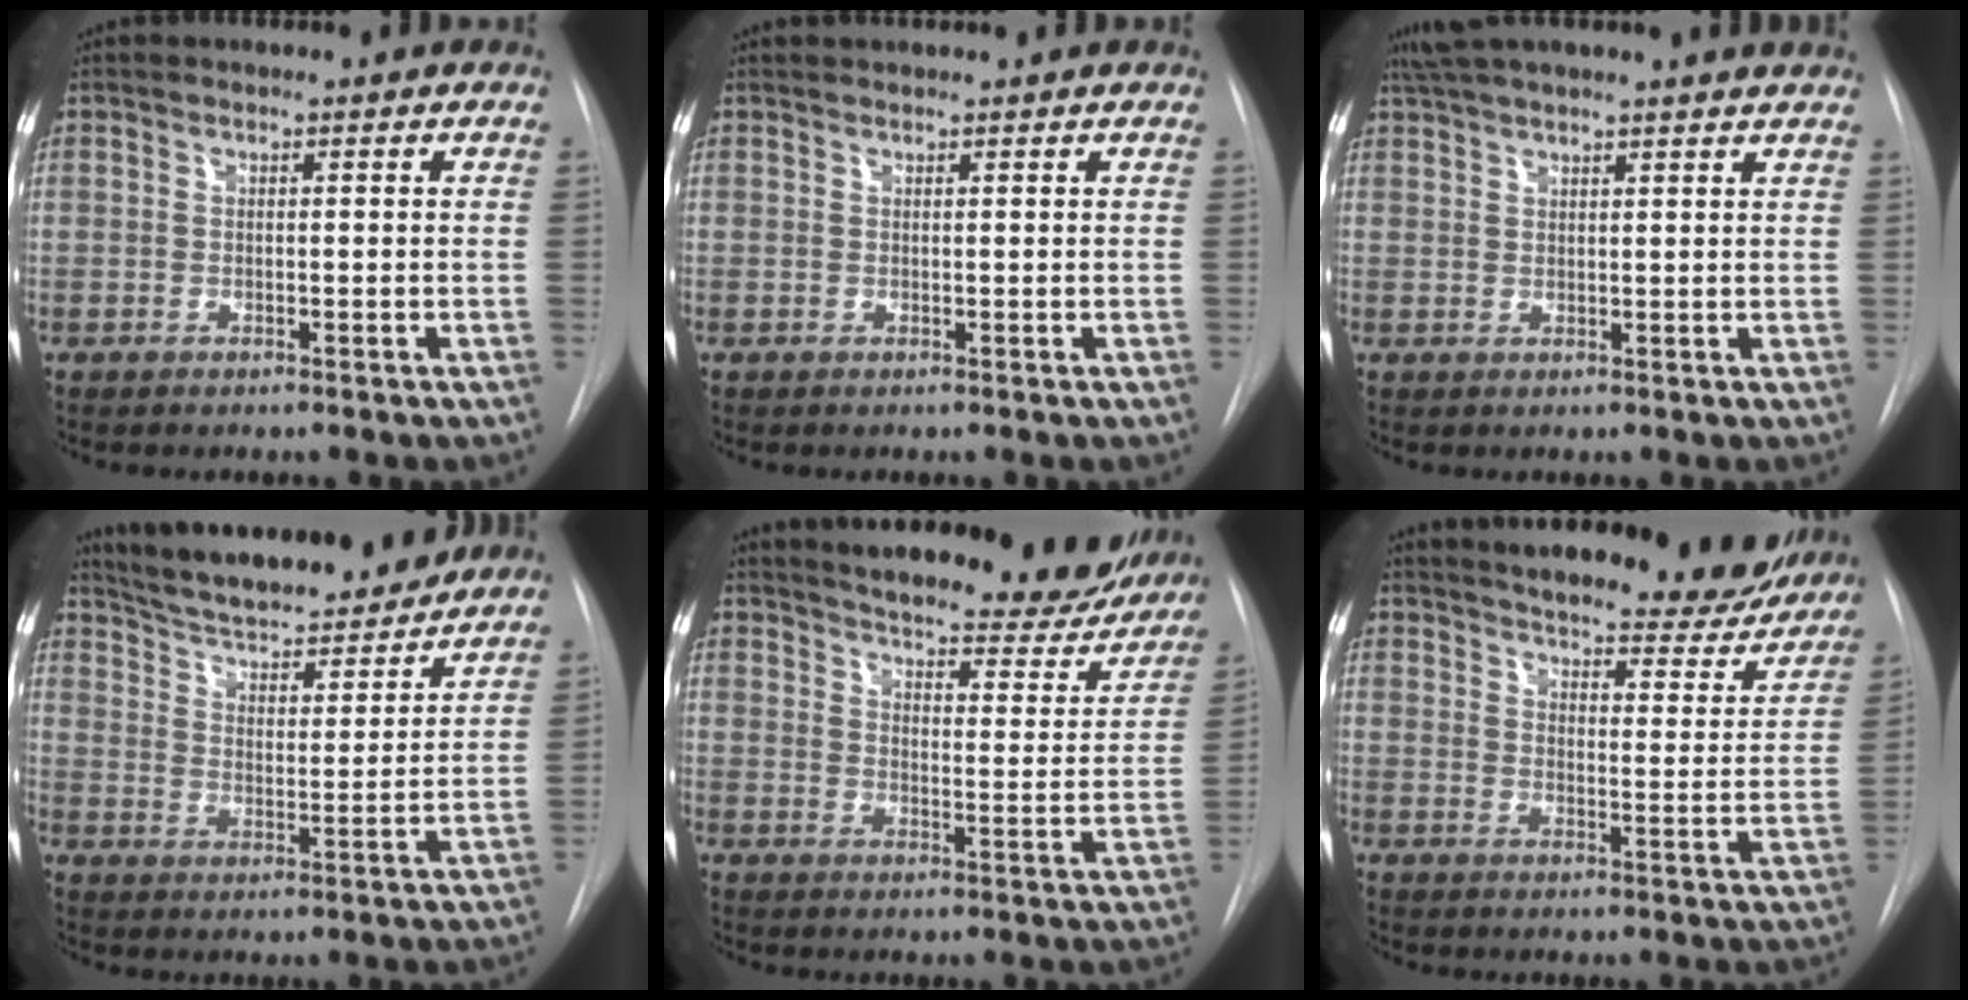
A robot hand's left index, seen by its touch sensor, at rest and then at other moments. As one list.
[{"total": 1.0, "force": [1.0, -0.2, 0.2], "torque": [-0.004, 0.019, 0.019]}, {"total": 13.6, "force": [12.0, 0.2, 6.4], "torque": [-0.113, 0.037, 0.166]}, {"total": 18.6, "force": [16.7, 3.5, 7.5], "torque": [-0.121, -0.005, 0.250]}, {"total": 23.5, "force": [21.1, 5.0, 9.1], "torque": [-0.141, -0.057, 0.262]}, {"total": 20.7, "force": [18.4, 4.7, 8.2], "torque": [-0.123, -0.038, 0.226]}]